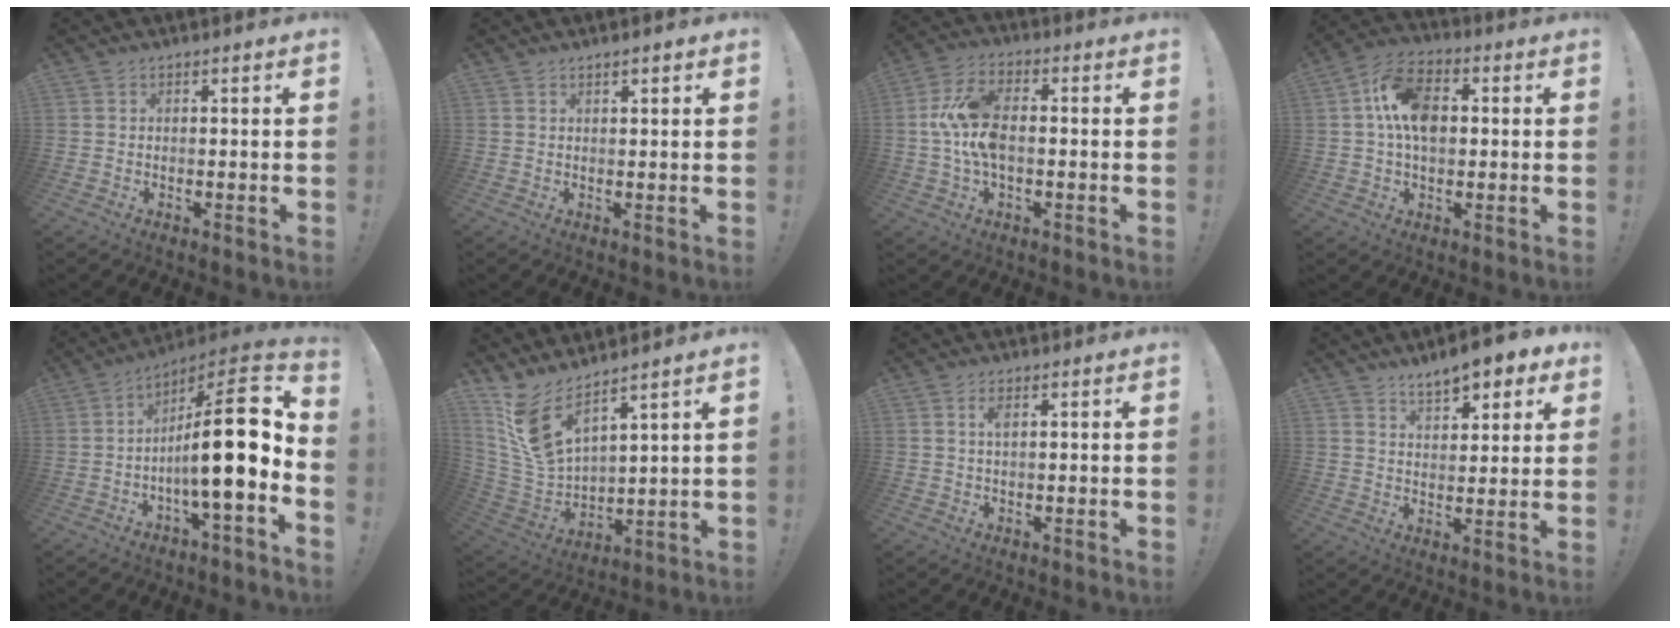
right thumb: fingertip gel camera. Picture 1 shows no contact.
{"total": 1.1, "force": [0.8, 0.2, 0.6], "torque": [-0.010, -0.001, 0.014]}
{"total": 12.2, "force": [-0.3, 6.8, 10.1], "torque": [-0.203, 0.006, -0.002]}
{"total": 13.4, "force": [1.7, 8.8, 10.0], "torque": [-0.175, 0.014, 0.035]}
{"total": 18.7, "force": [-1.9, 3.7, 18.2], "torque": [-0.282, 0.010, -0.037]}
{"total": 12.8, "force": [9.4, 4.8, 7.3], "torque": [-0.155, -0.075, 0.175]}
{"total": 2.3, "force": [1.0, 0.9, 1.9], "torque": [-0.028, -0.003, 0.014]}
{"total": 8.2, "force": [6.3, 2.9, 4.4], "torque": [-0.063, -0.041, 0.110]}